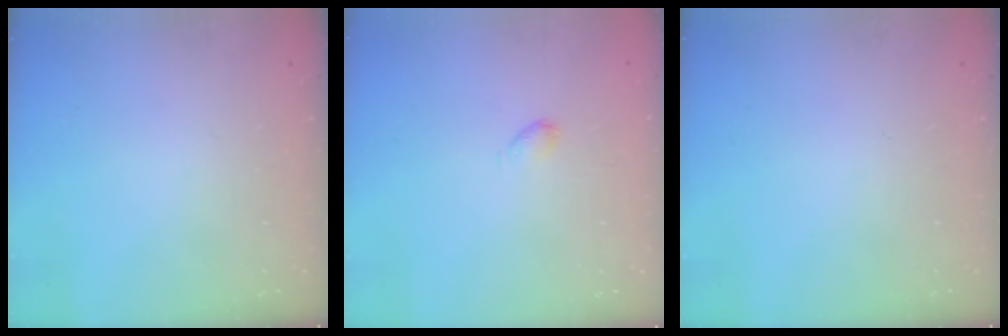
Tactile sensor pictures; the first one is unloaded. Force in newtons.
{"total": 2.8, "press": 2.8, "slide": 0.5}
{"total": 0.0}